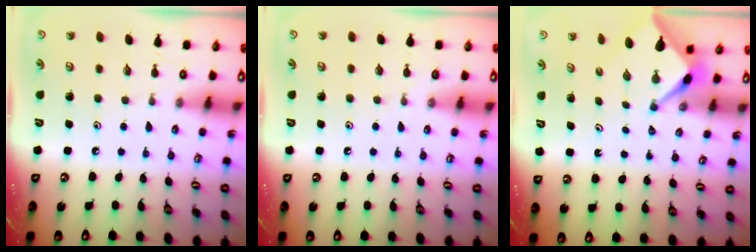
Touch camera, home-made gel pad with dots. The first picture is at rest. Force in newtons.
{"total": 2.4, "press": 2.4, "slide": 0.4}
{"total": 2.7, "press": 2.7, "slide": 0.3}